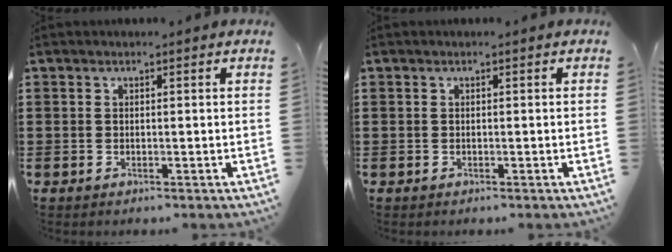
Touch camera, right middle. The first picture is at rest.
{"total": 0.0}